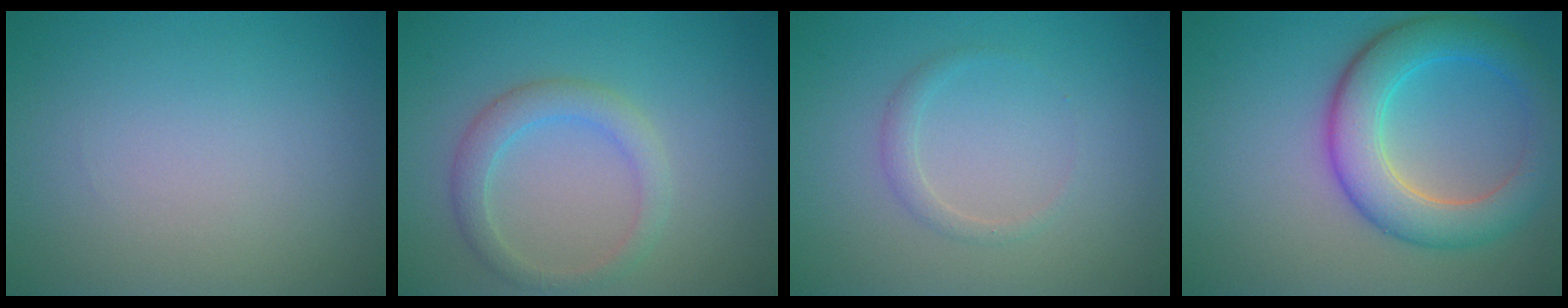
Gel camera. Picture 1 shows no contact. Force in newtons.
{"total": 2.7, "press": 2.7, "slide": 0.0}
{"total": 1.1, "press": 1.1, "slide": 0.1}
{"total": 6.6, "press": 6.6, "slide": 0.3}